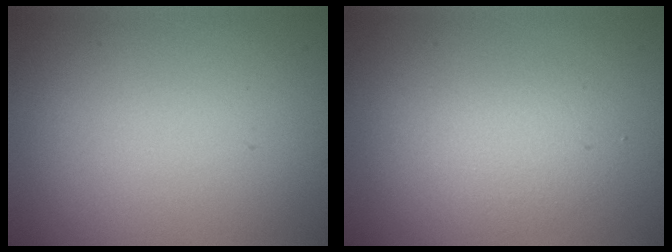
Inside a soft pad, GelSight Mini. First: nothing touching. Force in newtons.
{"total": 2.3, "press": 2.3, "slide": 0.1}